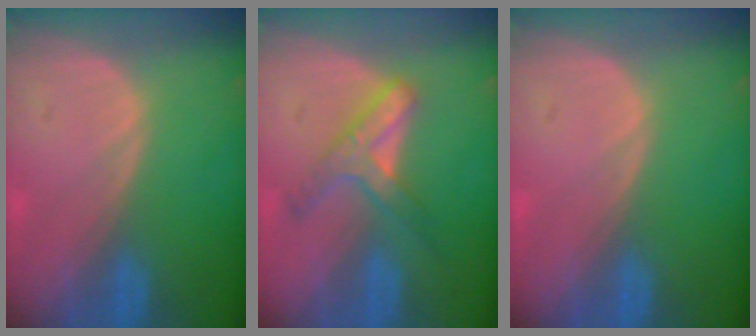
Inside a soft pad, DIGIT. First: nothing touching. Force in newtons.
{"total": 5.5, "press": 5.4, "slide": 1.4}
{"total": 0.0}